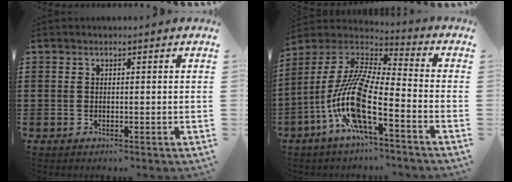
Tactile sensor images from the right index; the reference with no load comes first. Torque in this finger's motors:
{"motor_torque": [2.00, 0.14, 1.05, 0.21]}